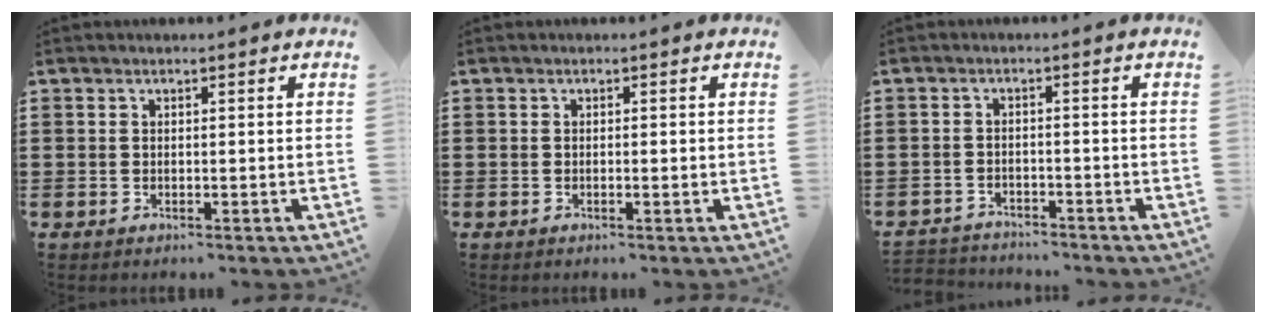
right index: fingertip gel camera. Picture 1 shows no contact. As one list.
[{"total": 0.6, "force": [-0.1, 0.0, 0.6], "torque": [-0.010, -0.003, -0.002]}, {"total": 2.5, "force": [-2.4, 0.3, -0.3], "torque": [-0.005, 0.000, -0.055]}]